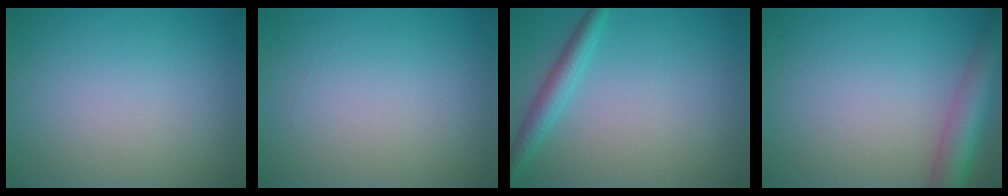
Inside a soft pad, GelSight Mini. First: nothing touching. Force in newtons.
{"total": 0.0}
{"total": 2.5, "press": 2.5, "slide": 0.1}
{"total": 5.1, "press": 5.1, "slide": 0.2}